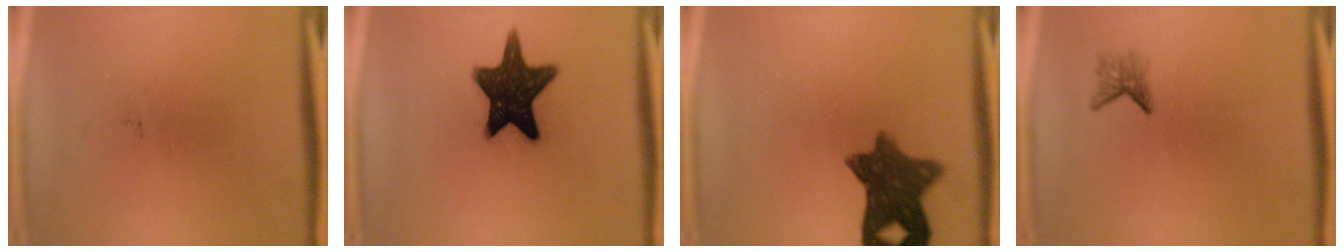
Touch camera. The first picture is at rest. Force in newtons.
{"total": 15.5}
{"total": 10.1}
{"total": 1.6}